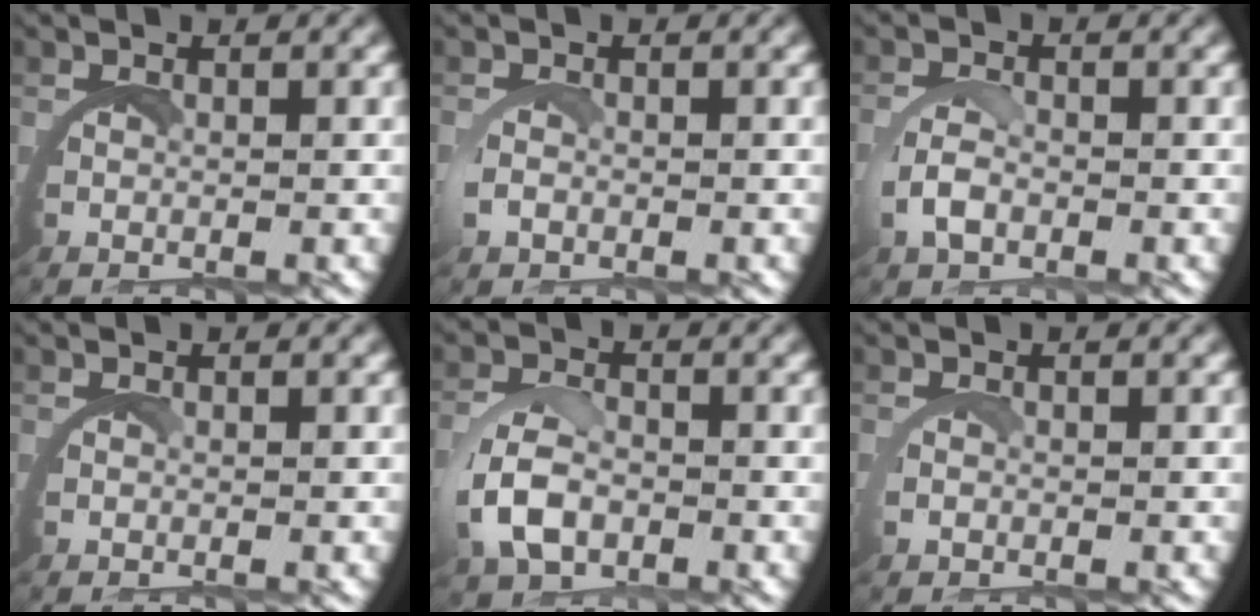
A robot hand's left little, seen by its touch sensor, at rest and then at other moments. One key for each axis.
{"total": 0.6, "fx": 0.2, "fy": 0.3, "fz": 0.5, "tx": -0.027, "ty": -0.006, "tz": 0.000}
{"total": 1.6, "fx": 0.0, "fy": 0.9, "fz": 1.3, "tx": -0.042, "ty": -0.006, "tz": -0.002}
{"total": 2.2, "fx": 1.0, "fy": -1.9, "fz": -0.6, "tx": 0.005, "ty": -0.007, "tz": 0.020}
{"total": 3.4, "fx": -0.2, "fy": 2.3, "fz": 2.5, "tx": -0.067, "ty": -0.005, "tz": -0.005}
{"total": 0.5, "fx": 0.4, "fy": 0.0, "fz": 0.2, "tx": -0.020, "ty": -0.005, "tz": 0.006}